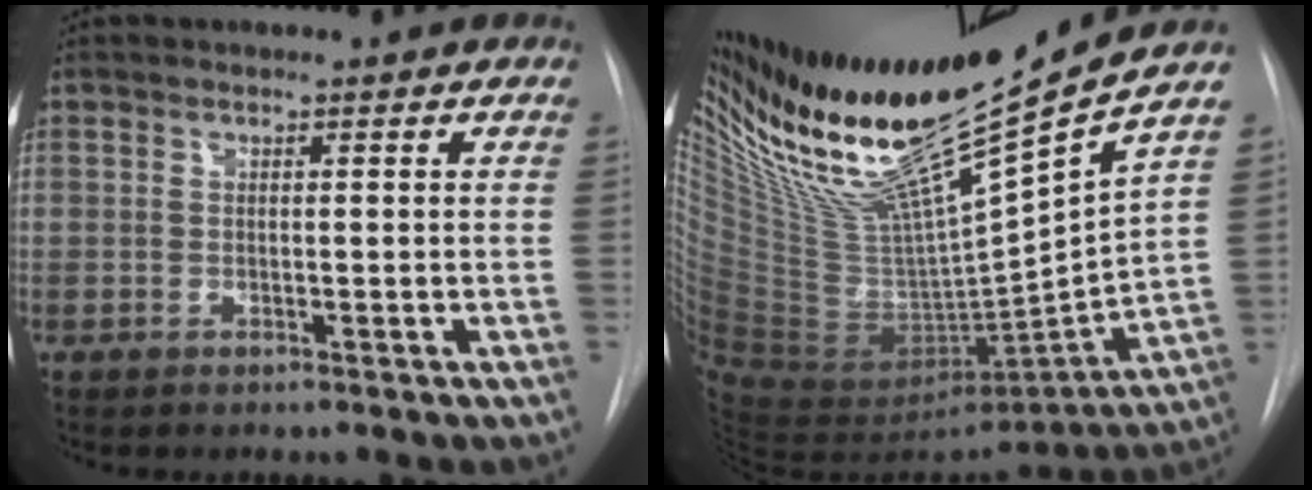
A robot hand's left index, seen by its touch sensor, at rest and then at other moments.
{"total": 25.2, "force": [19.7, 0.5, 15.7], "torque": [-0.250, -0.012, 0.353]}